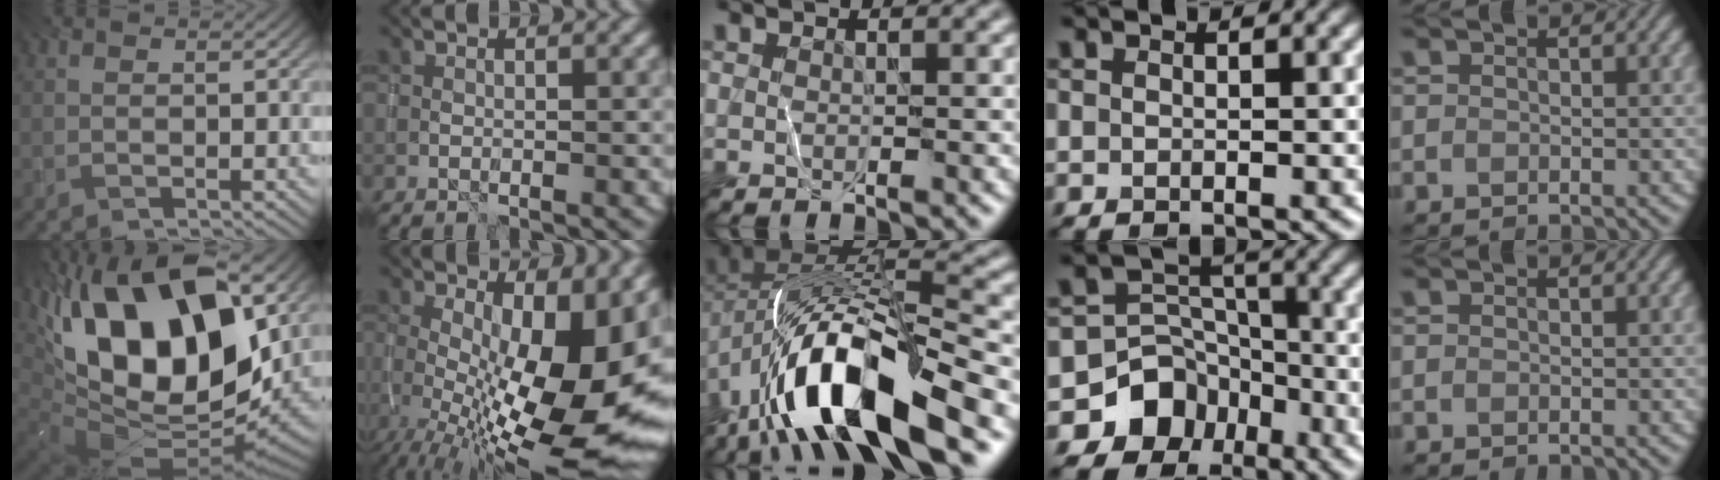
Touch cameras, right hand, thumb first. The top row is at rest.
{"thumb": {"total": 20.7, "force": [5.2, 11.9, 16.1], "torque": [-0.340, -0.001, 0.096]}, "index": {"total": 16.3, "force": [-1.0, 6.3, 14.9], "torque": [-0.194, -0.016, -0.004]}, "middle": {"total": 13.7, "force": [-6.3, 5.4, 10.9], "torque": [-0.202, -0.001, -0.114]}, "ring": {"total": 8.6, "force": [-5.1, 6.8, 1.6], "torque": [-0.007, 0.008, -0.105]}}